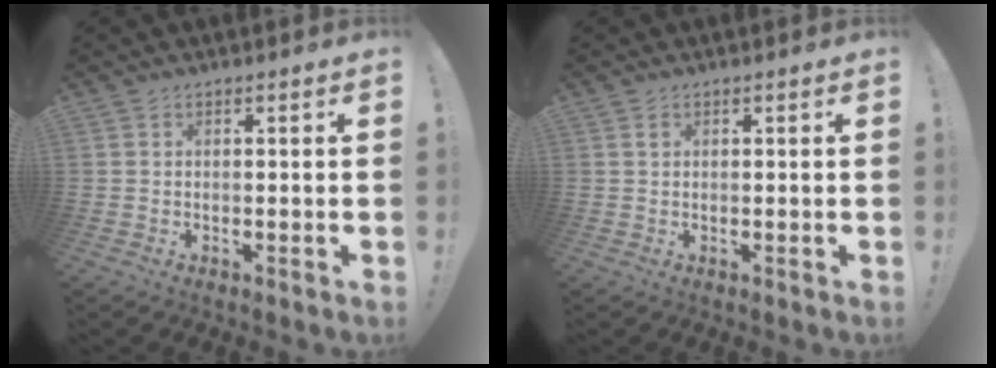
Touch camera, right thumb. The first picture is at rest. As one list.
[{"total": 0.6, "force": [0.3, 0.5, 0.3], "torque": [-0.001, 0.000, 0.005]}]